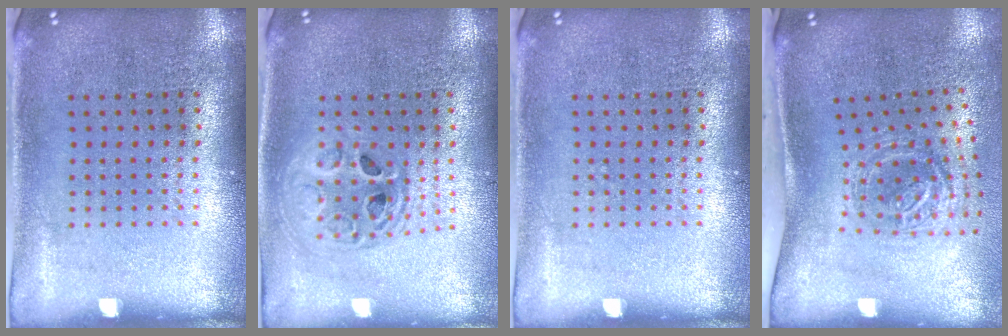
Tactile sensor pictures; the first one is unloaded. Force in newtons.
{"total": 1.7, "press": 1.5, "slide": 0.9}
{"total": 0.0}
{"total": 1.7, "press": 1.2, "slide": 1.2}